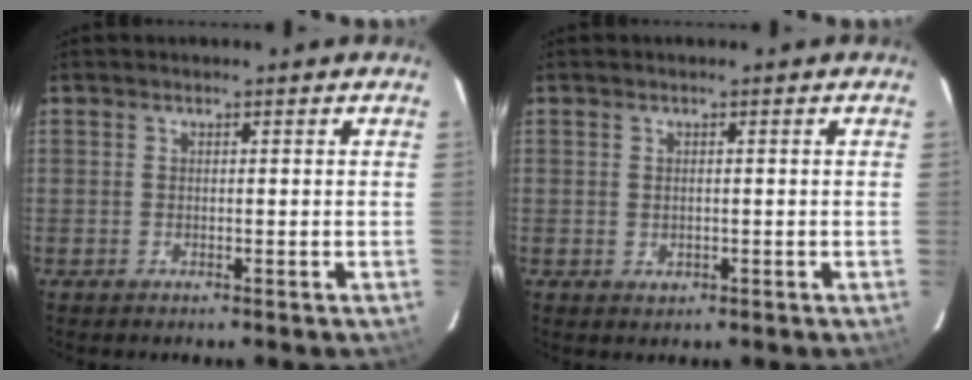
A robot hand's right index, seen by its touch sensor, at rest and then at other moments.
{"total": 1.2, "force": [0.1, 1.0, 0.7], "torque": [-0.010, 0.001, 0.004]}